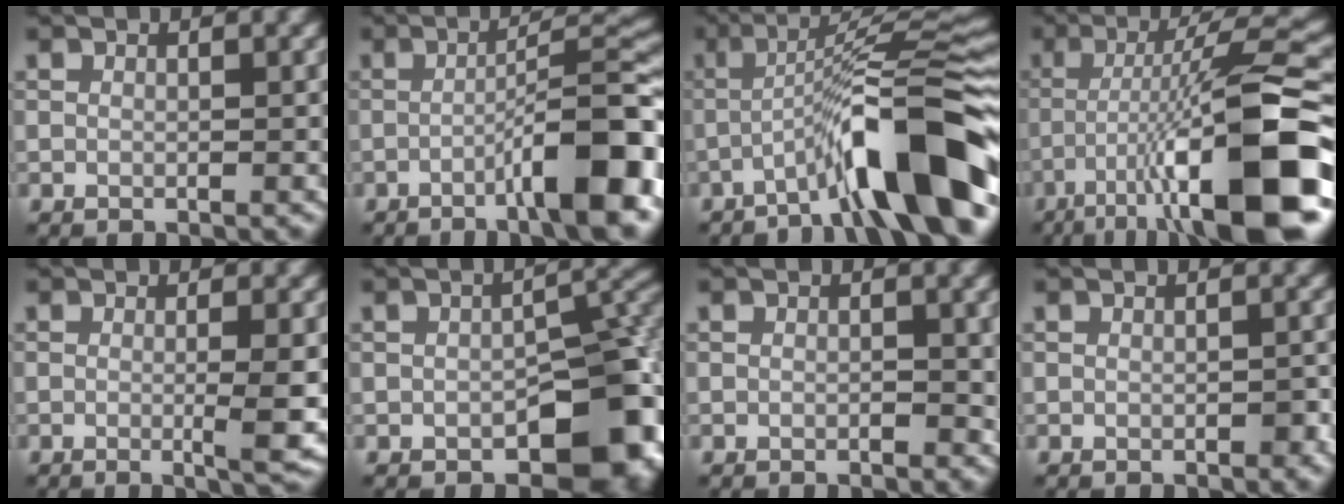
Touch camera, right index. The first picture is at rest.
{"total": 9.5, "force": [-4.0, 1.6, 8.4], "torque": [-0.109, 0.019, -0.066]}
{"total": 10.7, "force": [-5.7, 1.4, 9.0], "torque": [-0.128, 0.027, -0.097]}
{"total": 14.1, "force": [-6.3, 2.9, 12.3], "torque": [-0.200, 0.005, -0.096]}
{"total": 3.8, "force": [-0.4, 0.6, 3.7], "torque": [-0.052, -0.007, -0.006]}
{"total": 9.7, "force": [-4.0, 5.3, 7.0], "torque": [-0.069, -0.009, -0.052]}
{"total": 1.1, "force": [-0.2, 0.5, 0.9], "torque": [-0.013, 0.001, -0.002]}
{"total": 0.9, "force": [-0.3, 0.4, 0.7], "torque": [-0.012, 0.001, -0.002]}